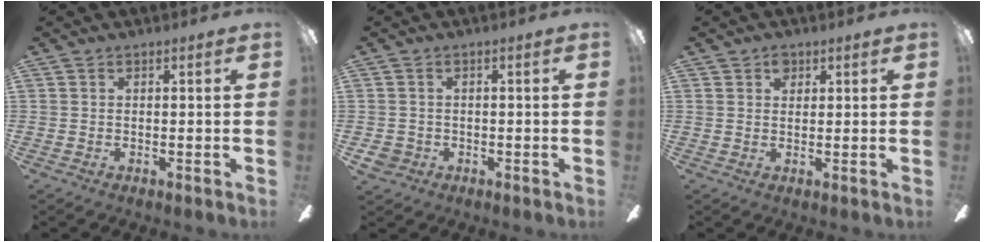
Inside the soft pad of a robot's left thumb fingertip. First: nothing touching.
{"total": 3.0, "force": [-1.3, 2.5, 1.0], "torque": [-0.030, 0.003, -0.027]}
{"total": 2.6, "force": [1.5, 1.8, 1.1], "torque": [-0.008, -0.001, 0.023]}